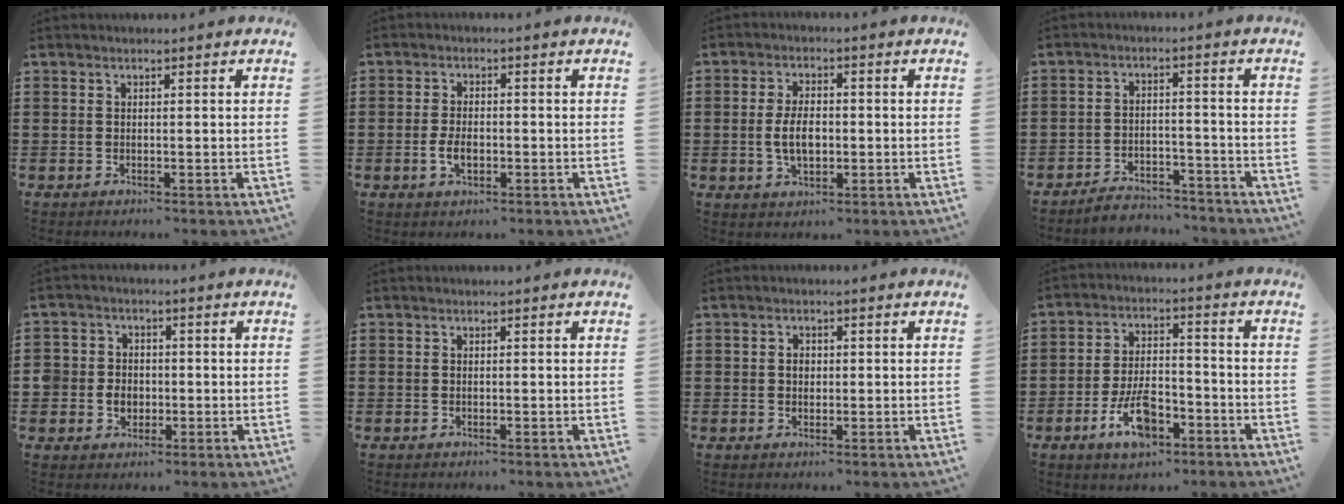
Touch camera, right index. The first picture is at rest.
{"total": 3.3, "force": [-0.8, 1.8, 2.7], "torque": [-0.057, 0.000, -0.015]}
{"total": 5.3, "force": [-0.5, 2.8, 4.4], "torque": [-0.089, -0.002, -0.015]}
{"total": 4.1, "force": [-4.0, 0.7, 0.4], "torque": [-0.010, 0.010, -0.082]}
{"total": 4.1, "force": [-0.6, 3.9, 0.9], "torque": [-0.032, 0.012, -0.014]}
{"total": 0.0}
{"total": 1.5, "force": [0.1, 1.1, 1.0], "torque": [-0.021, 0.008, 0.000]}
{"total": 8.4, "force": [-4.2, 3.9, 6.2], "torque": [-0.129, 0.006, -0.078]}